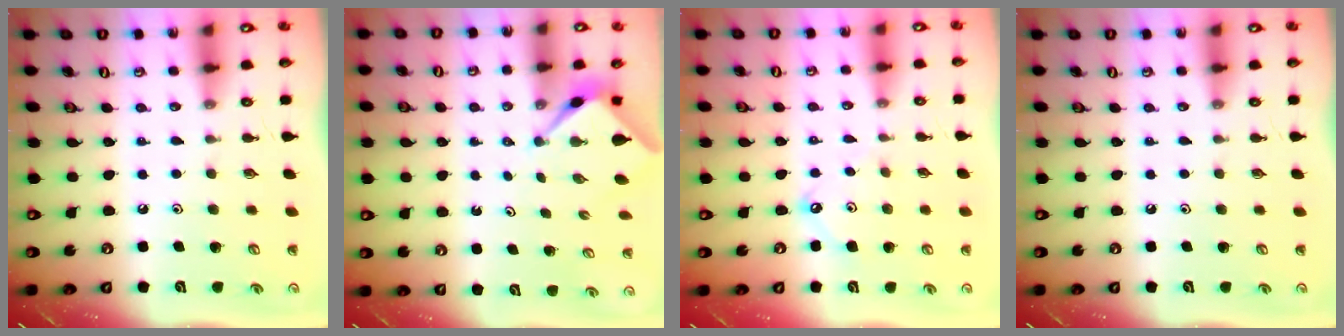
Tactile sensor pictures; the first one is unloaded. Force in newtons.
{"total": 2.6, "press": 2.6, "slide": 0.3}
{"total": 5.9, "press": 5.9, "slide": 0.7}
{"total": 0.0}